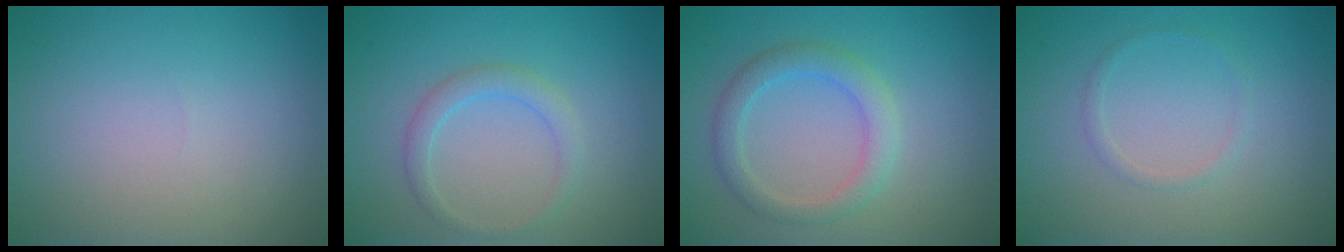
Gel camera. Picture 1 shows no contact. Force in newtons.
{"total": 1.9, "press": 1.9, "slide": 0.1}
{"total": 3.0, "press": 3.0, "slide": 0.1}
{"total": 0.9, "press": 0.9, "slide": 0.1}